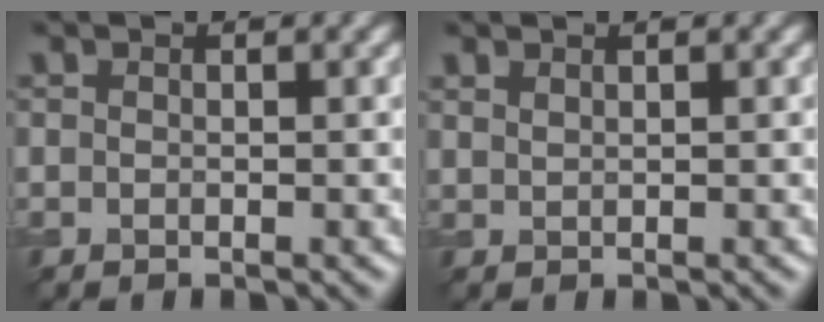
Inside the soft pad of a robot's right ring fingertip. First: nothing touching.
{"total": 0.7, "force": [0.7, 0.1, 0.2], "torque": [-0.005, -0.001, 0.014]}